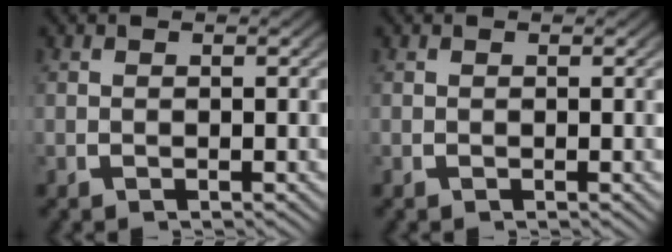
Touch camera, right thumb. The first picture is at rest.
{"total": 0.0}